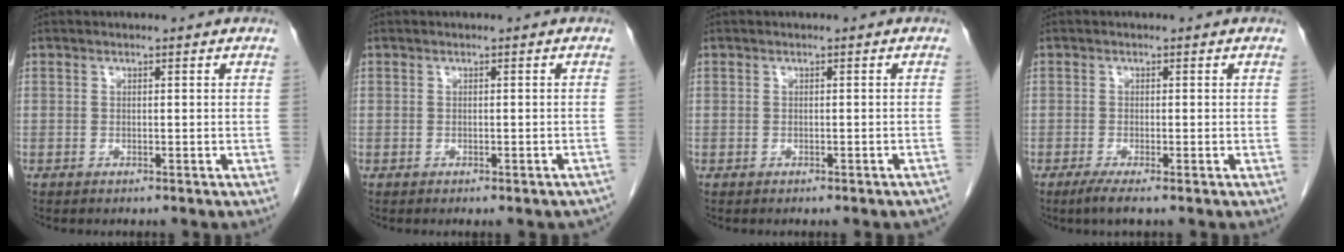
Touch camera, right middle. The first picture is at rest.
{"total": 3.7, "force": [-3.2, 0.9, 1.6], "torque": [-0.011, -0.001, -0.034]}
{"total": 4.1, "force": [-3.7, 0.6, 1.5], "torque": [-0.019, -0.005, -0.040]}
{"total": 2.3, "force": [-1.5, 0.0, 1.8], "torque": [-0.037, -0.008, -0.030]}